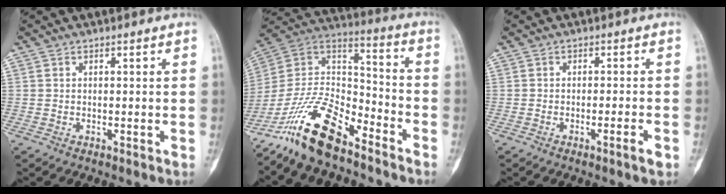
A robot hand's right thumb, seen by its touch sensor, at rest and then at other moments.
{"total": 17.7, "force": [-12.6, 6.8, 10.4], "torque": [-0.184, 0.088, -0.236]}
{"total": 2.6, "force": [-1.4, 0.1, 2.2], "torque": [-0.039, 0.002, -0.021]}